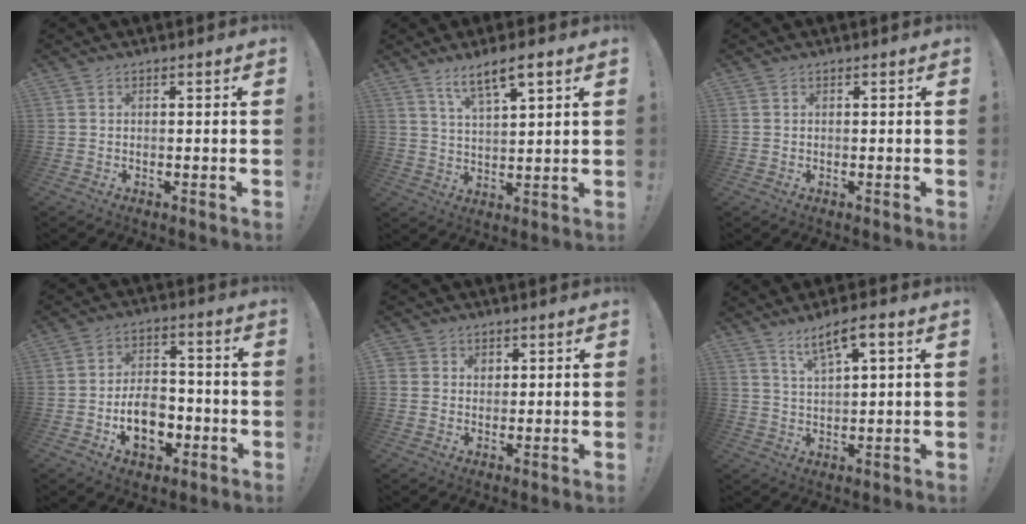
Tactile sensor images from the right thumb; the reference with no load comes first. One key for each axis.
{"total": 8.3, "fx": 5.7, "fy": 1.8, "fz": 5.7, "tx": -0.095, "ty": -0.027, "tz": 0.099}
{"total": 0.0}
{"total": 12.2, "fx": -4.2, "fy": 8.2, "fz": 8.1, "tx": -0.126, "ty": 0.024, "tz": -0.071}
{"total": 3.3, "fx": 1.3, "fy": 3.0, "fz": 0.6, "tx": -0.015, "ty": -0.001, "tz": 0.026}
{"total": 7.1, "fx": 4.2, "fy": 1.2, "fz": 5.6, "tx": -0.098, "ty": -0.017, "tz": 0.070}